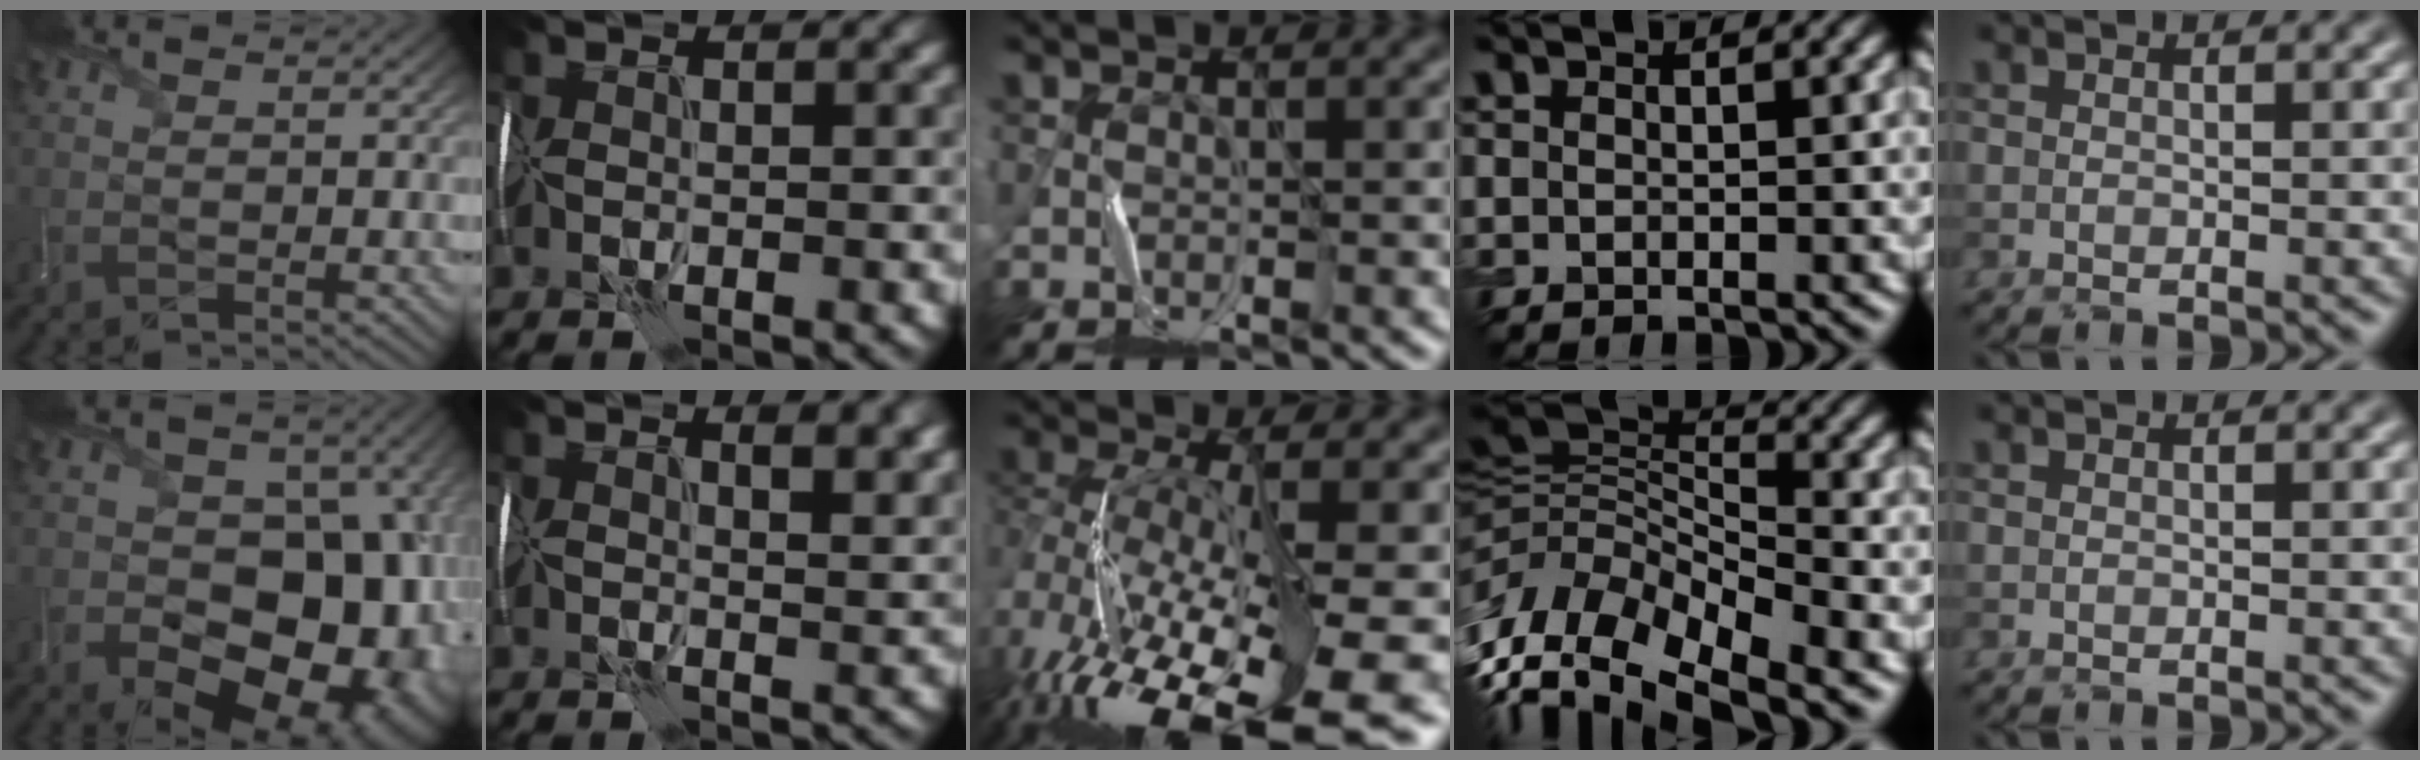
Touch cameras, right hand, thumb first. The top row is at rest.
{"thumb": {"total": 19.7, "force": [-4.8, 13.9, 13.1], "torque": [-0.148, -0.023, -0.065]}, "index": {"total": 5.6, "force": [2.9, 2.4, 4.2], "torque": [-0.029, 0.015, 0.032]}, "middle": {"total": 15.2, "force": [-7.2, 5.8, 12.0], "torque": [-0.247, -0.017, -0.104]}, "ring": {"total": 11.8, "force": [-6.9, 5.7, 7.7], "torque": [-0.168, 0.006, -0.120]}}